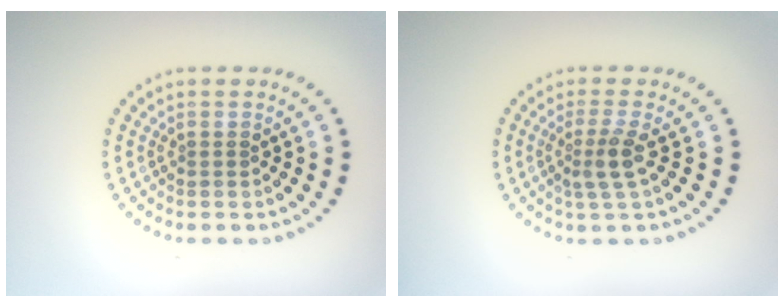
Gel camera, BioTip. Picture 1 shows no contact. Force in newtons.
{"total": 2.5, "press": 1.9, "slide": 1.5}